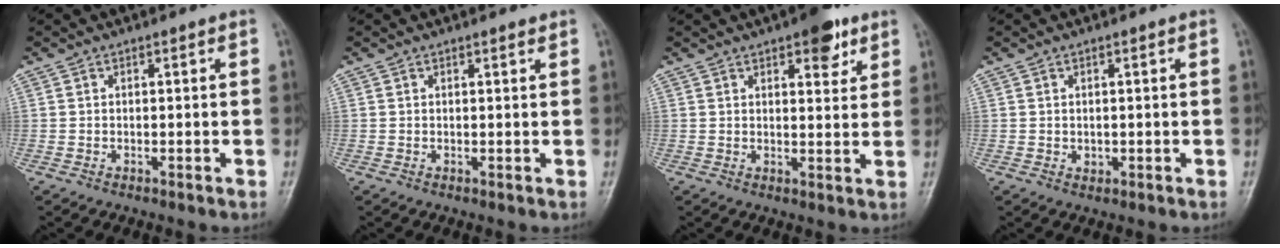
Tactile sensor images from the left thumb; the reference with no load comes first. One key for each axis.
{"total": 0.8, "fx": 0.7, "fy": 0.1, "fz": 0.4, "tx": -0.006, "ty": -0.004, "tz": 0.010}
{"total": 6.8, "fx": 3.9, "fy": 2.8, "fz": 4.7, "tx": -0.039, "ty": -0.016, "tz": 0.047}
{"total": 1.1, "fx": 0.1, "fy": 0.8, "fz": 0.7, "tx": -0.006, "ty": -0.001, "tz": 0.006}